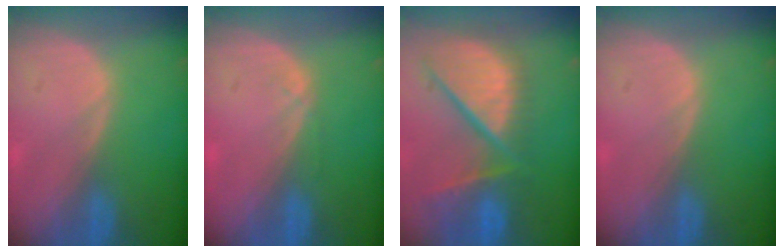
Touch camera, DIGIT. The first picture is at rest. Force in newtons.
{"total": 0.9, "press": 0.8, "slide": 0.2}
{"total": 13.1, "press": 10.9, "slide": 7.2}
{"total": 0.0}